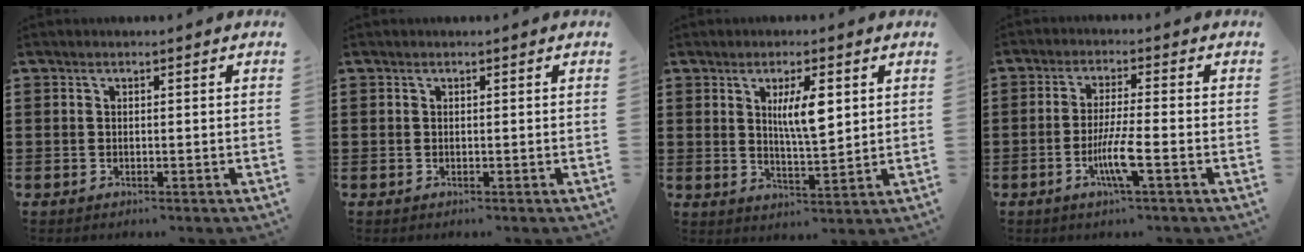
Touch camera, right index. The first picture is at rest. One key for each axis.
{"total": 0.0}
{"total": 6.2, "fx": 2.0, "fy": 1.6, "fz": 5.6, "tx": -0.098, "ty": -0.001, "tz": 0.028}
{"total": 6.2, "fx": -2.3, "fy": 0.4, "fz": 5.7, "tx": -0.115, "ty": -0.016, "tz": -0.044}